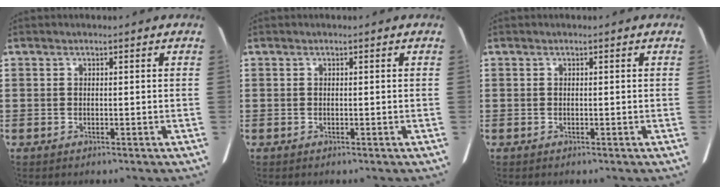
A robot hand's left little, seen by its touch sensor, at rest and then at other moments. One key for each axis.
{"total": 0.0}
{"total": 0.0}